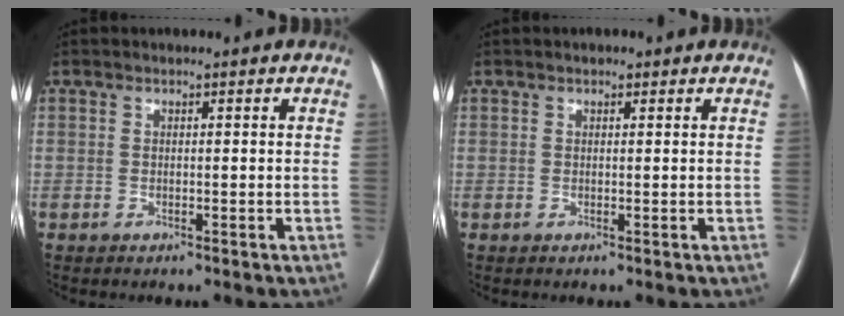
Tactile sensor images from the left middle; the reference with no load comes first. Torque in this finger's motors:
{"motor_torque": [-0.16, 0.11, 0.08, 0.02]}